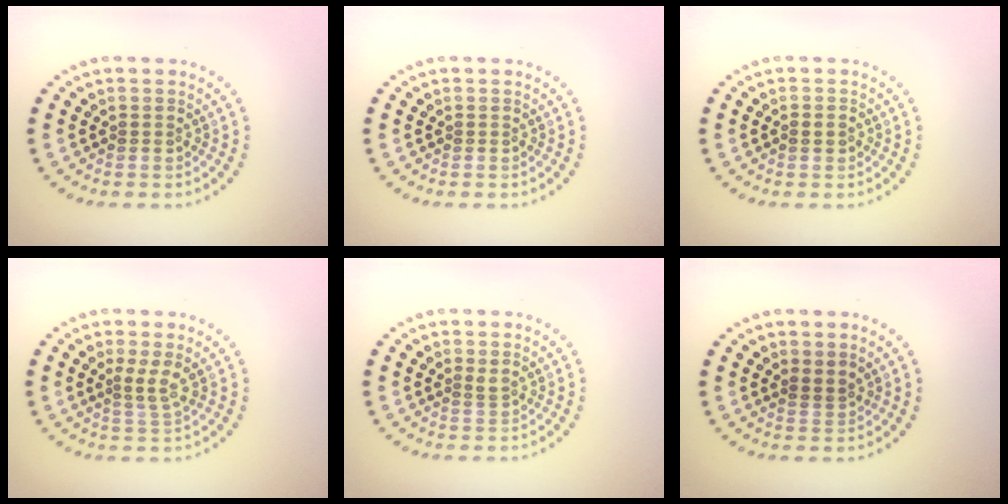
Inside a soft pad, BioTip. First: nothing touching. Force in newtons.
{"total": 0.0}
{"total": 1.1, "press": 1.0, "slide": 0.5}
{"total": 1.8, "press": 1.3, "slide": 1.3}
{"total": 0.9, "press": 0.5, "slide": 0.7}
{"total": 1.0, "press": 0.7, "slide": 0.7}